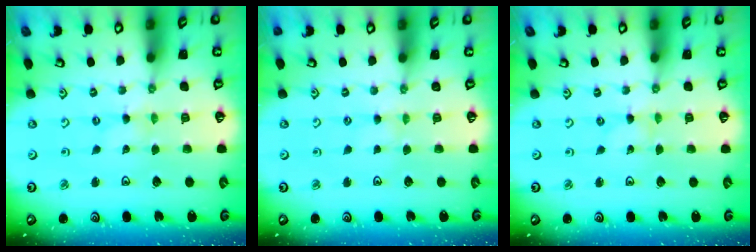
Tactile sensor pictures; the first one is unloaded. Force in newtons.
{"total": 1.3, "press": 1.3, "slide": 0.4}
{"total": 0.0}